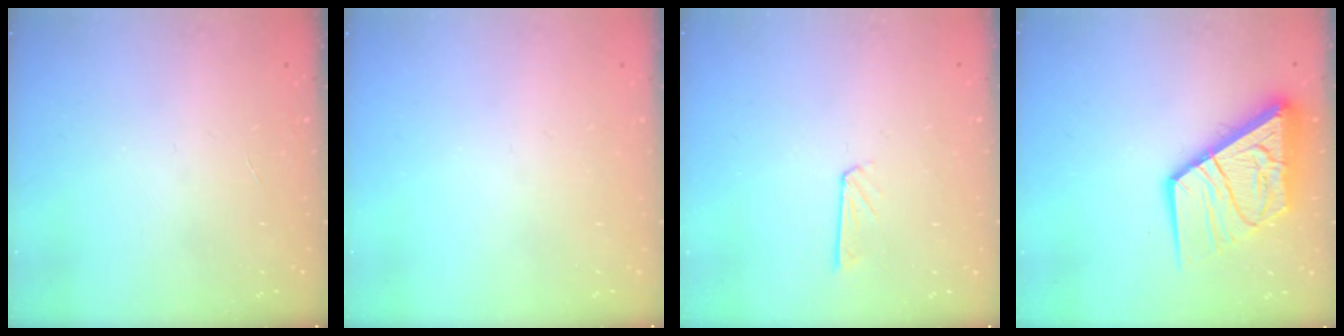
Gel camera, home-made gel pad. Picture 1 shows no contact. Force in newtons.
{"total": 0.0}
{"total": 4.2, "press": 4.2, "slide": 0.3}
{"total": 16.1, "press": 16.0, "slide": 1.8}